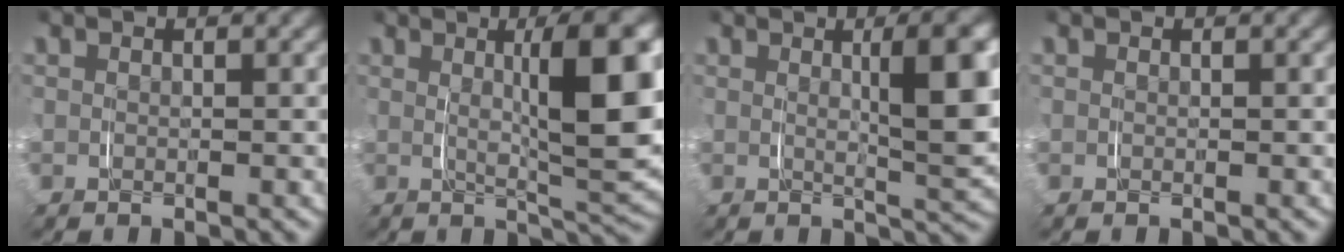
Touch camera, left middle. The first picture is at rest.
{"total": 9.3, "force": [1.6, 2.4, 8.9], "torque": [-0.115, 0.011, 0.025]}
{"total": 6.2, "force": [1.2, 1.3, 5.9], "torque": [-0.077, 0.002, 0.022]}
{"total": 0.0}